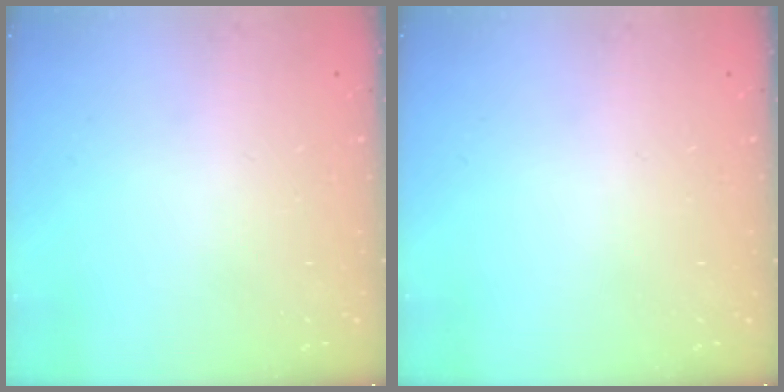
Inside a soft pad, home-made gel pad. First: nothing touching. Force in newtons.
{"total": 0.0}